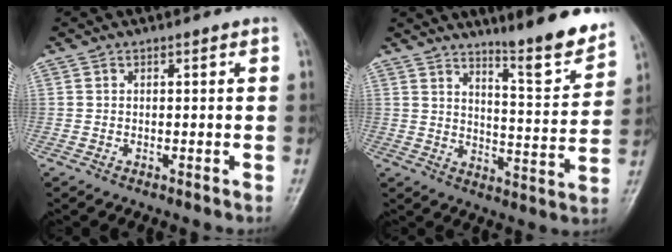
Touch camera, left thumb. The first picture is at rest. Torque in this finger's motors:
{"motor_torque": [0.53, -0.23, 1.32, -1.44, 0.06]}